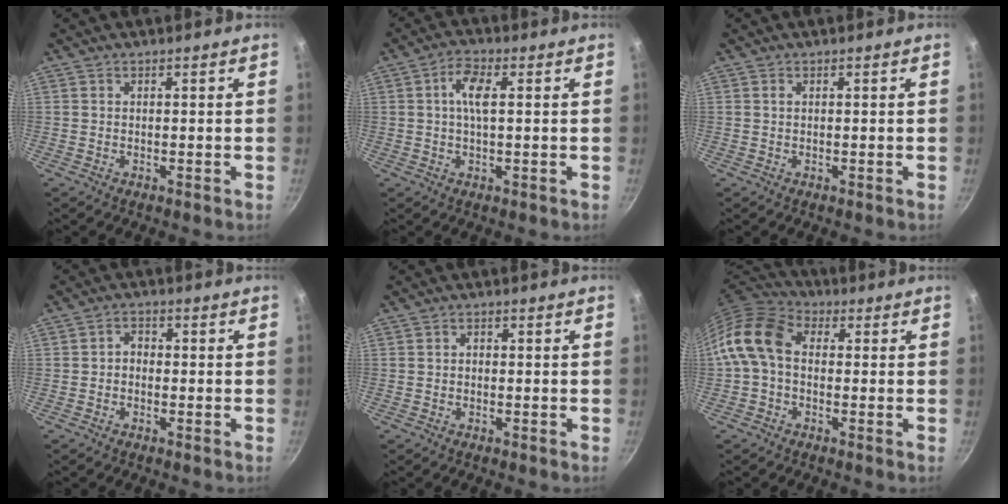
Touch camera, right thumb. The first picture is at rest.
{"total": 5.2, "force": [0.8, 2.0, 4.7], "torque": [-0.099, 0.011, 0.011]}
{"total": 0.6, "force": [0.2, 0.4, 0.4], "torque": [-0.008, 0.001, 0.003]}
{"total": 2.4, "force": [-0.5, 1.9, 1.4], "torque": [-0.013, 0.013, -0.013]}
{"total": 1.0, "force": [-0.1, 0.8, 0.6], "torque": [-0.010, 0.005, -0.003]}
{"total": 10.7, "force": [0.2, 7.7, 7.5], "torque": [-0.131, 0.031, -0.019]}